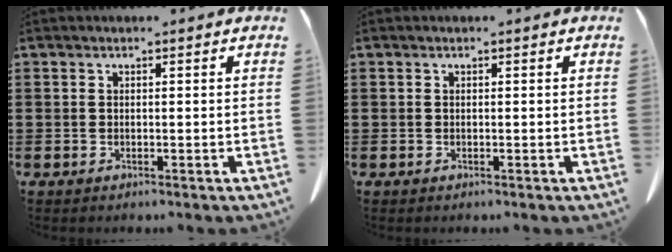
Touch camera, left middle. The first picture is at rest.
{"total": 0.0}